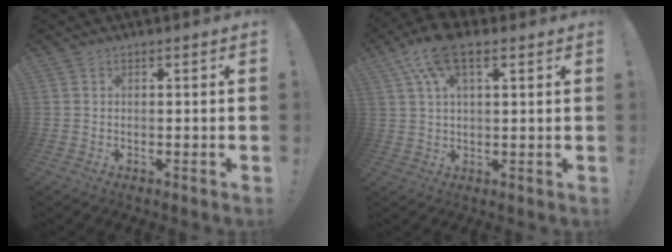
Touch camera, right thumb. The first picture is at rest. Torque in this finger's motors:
{"motor_torque": [0.15, 1.67, 0.18, 0.15, 0.18]}